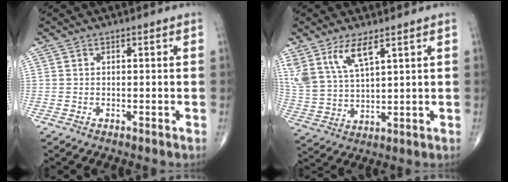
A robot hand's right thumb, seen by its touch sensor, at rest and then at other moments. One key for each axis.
{"total": 10.1, "fx": 6.0, "fy": 3.9, "fz": 7.2, "tx": -0.151, "ty": -0.021, "tz": 0.133}